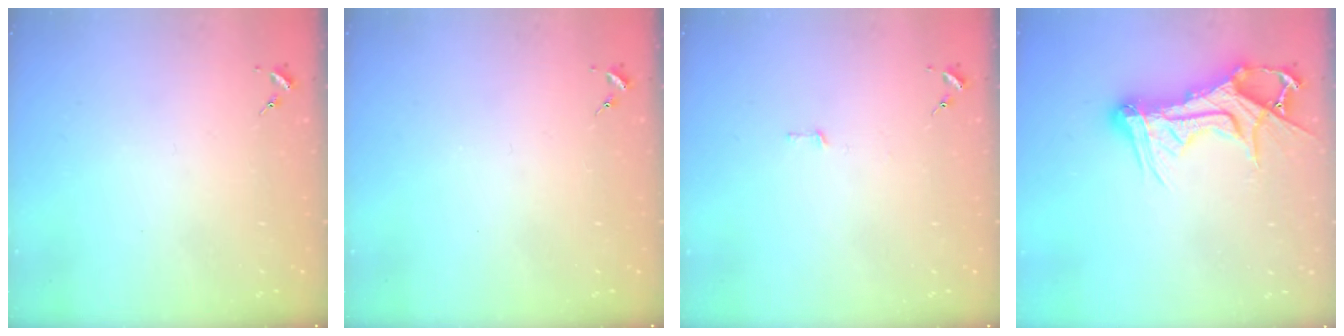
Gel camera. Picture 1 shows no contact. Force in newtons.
{"total": 0.0}
{"total": 2.8, "press": 2.8, "slide": 0.2}
{"total": 16.2, "press": 16.2, "slide": 1.4}